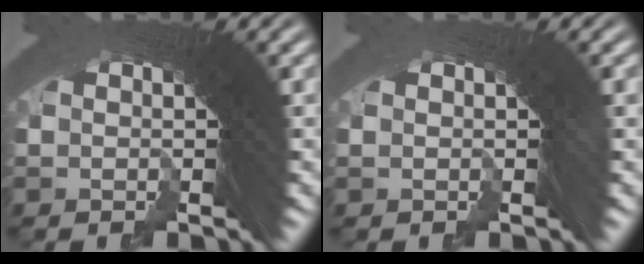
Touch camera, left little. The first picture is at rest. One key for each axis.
{"total": 0.9, "fx": 0.3, "fy": 0.1, "fz": 0.9, "tx": 0.000, "ty": 0.021, "tz": 0.000}